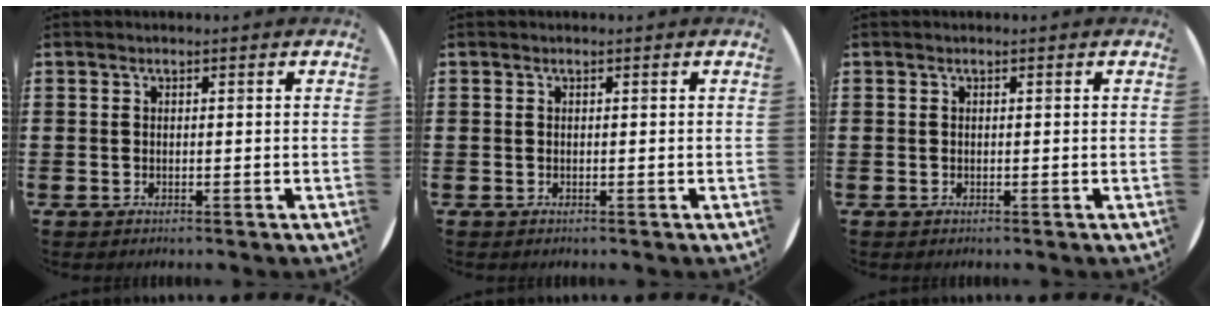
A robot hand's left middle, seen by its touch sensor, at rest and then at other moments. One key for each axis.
{"total": 0.0}
{"total": 0.0}